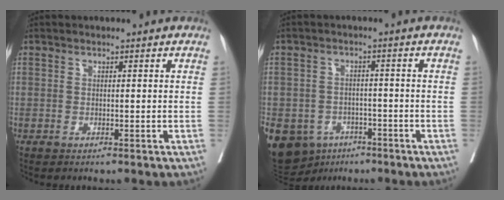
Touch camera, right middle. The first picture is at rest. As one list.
[{"total": 14.8, "force": [-7.6, 11.4, 5.6], "torque": [-0.150, 0.004, -0.099]}]